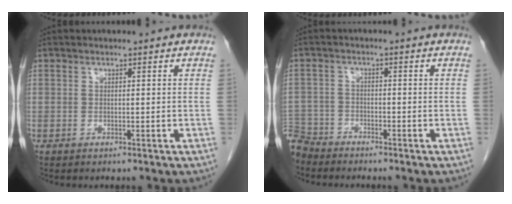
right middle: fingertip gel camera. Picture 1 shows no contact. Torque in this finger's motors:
{"motor_torque": [0.39, -0.39, 0.75, 0.14]}